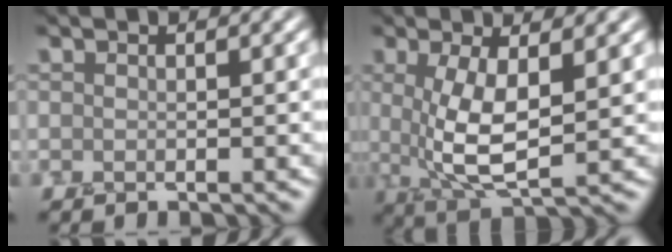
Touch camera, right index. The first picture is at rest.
{"total": 6.2, "force": [0.6, 2.1, 5.8], "torque": [-0.122, -0.013, 0.015]}